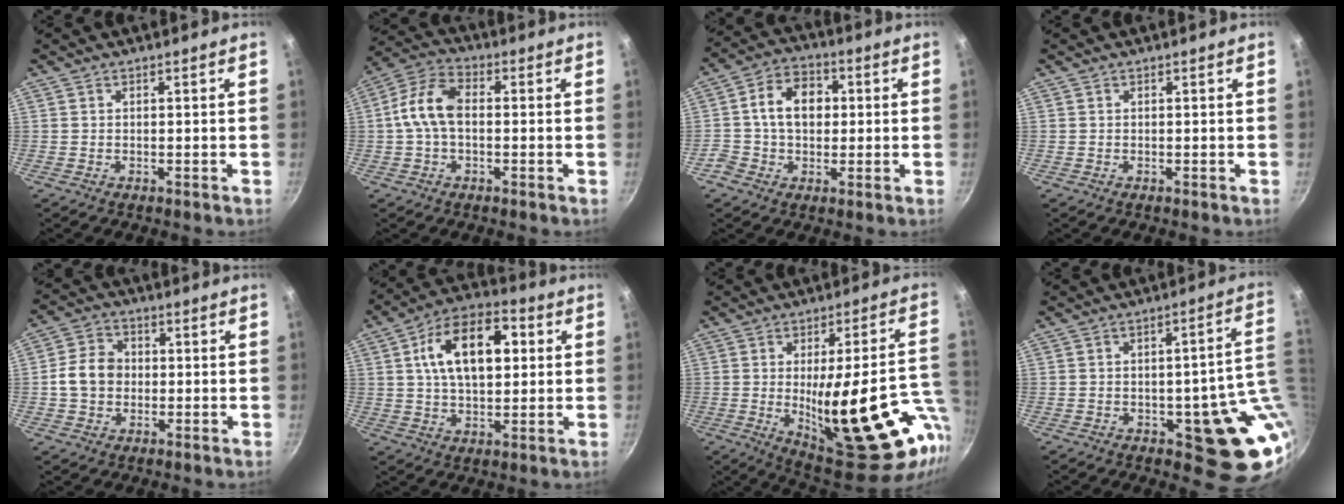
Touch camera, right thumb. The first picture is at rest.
{"total": 9.6, "force": [0.1, 5.7, 7.7], "torque": [-0.146, 0.032, -0.013]}
{"total": 9.7, "force": [0.5, 7.7, 5.8], "torque": [-0.065, 0.016, -0.008]}
{"total": 0.0}
{"total": 7.7, "force": [-0.4, 6.5, 4.3], "torque": [-0.050, 0.018, -0.019]}
{"total": 16.3, "force": [3.5, 9.4, 12.8], "torque": [-0.181, 0.013, 0.047]}
{"total": 26.4, "force": [-5.8, 8.4, 24.4], "torque": [-0.304, -0.006, -0.060]}
{"total": 15.1, "force": [-1.2, 8.5, 12.4], "torque": [-0.073, 0.018, -0.002]}